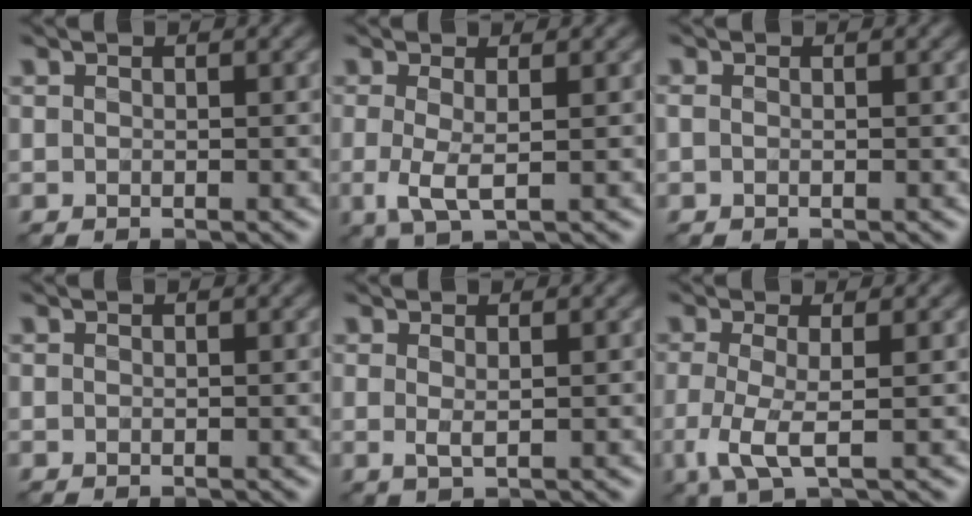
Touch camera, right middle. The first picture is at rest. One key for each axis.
{"total": 2.6, "fx": -0.1, "fy": 0.7, "fz": 2.5, "tx": -0.059, "ty": -0.003, "tz": -0.006}
{"total": 0.0}
{"total": 0.0}
{"total": 1.0, "fx": 0.3, "fy": 0.2, "fz": 0.9, "tx": -0.019, "ty": 0.002, "tz": 0.005}
{"total": 3.4, "fx": -0.7, "fy": 0.9, "fz": 3.2, "tx": -0.080, "ty": -0.005, "tz": -0.017}